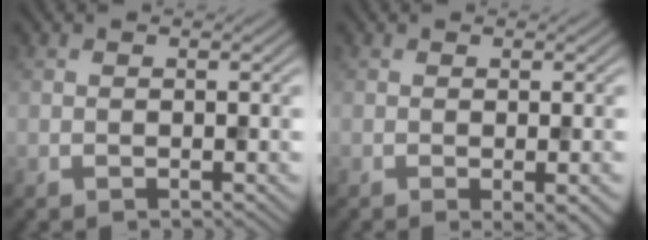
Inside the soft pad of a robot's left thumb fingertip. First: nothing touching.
{"total": 2.8, "force": [-0.9, 0.6, 2.6], "torque": [-0.040, -0.002, -0.012]}